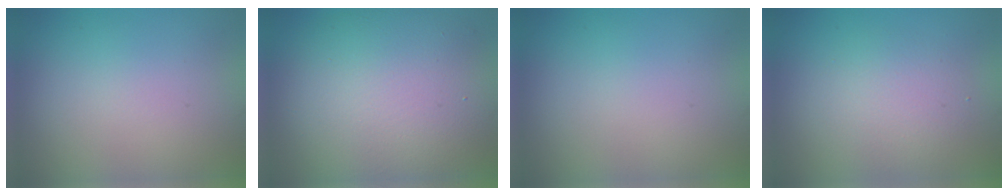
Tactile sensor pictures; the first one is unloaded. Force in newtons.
{"total": 11.5, "press": 11.5, "slide": 0.6}
{"total": 0.0}
{"total": 3.3, "press": 3.3, "slide": 0.4}